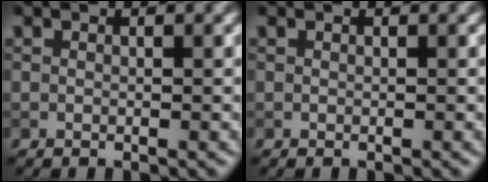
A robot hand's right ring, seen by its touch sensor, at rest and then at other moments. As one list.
[{"total": 0.0}]